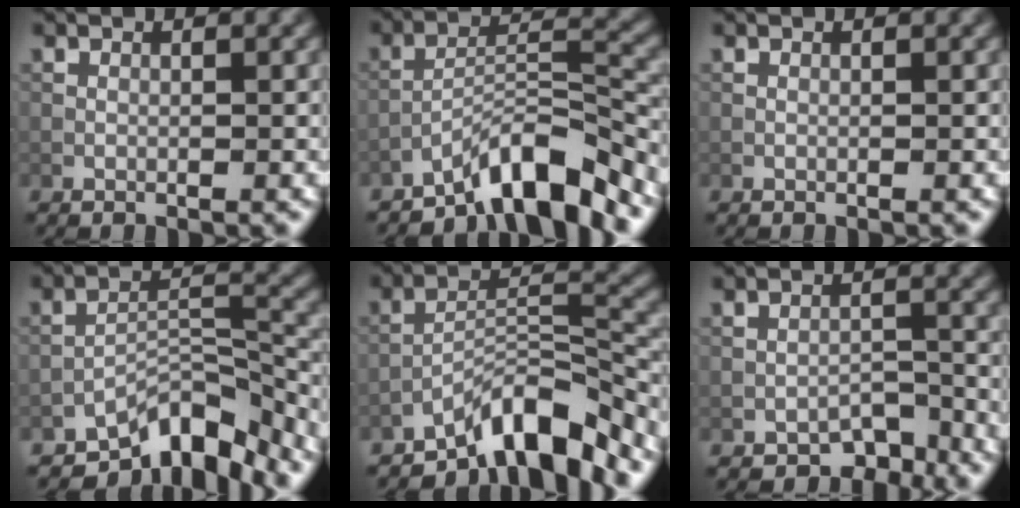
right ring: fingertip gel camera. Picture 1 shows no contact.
{"total": 7.2, "force": [-5.7, 1.3, 4.1], "torque": [-0.060, 0.010, -0.100]}
{"total": 0.0}
{"total": 7.6, "force": [-6.2, 2.5, 3.7], "torque": [-0.038, 0.004, -0.113]}
{"total": 7.8, "force": [-6.2, 1.8, 4.5], "torque": [-0.061, 0.009, -0.109]}
{"total": 3.0, "force": [-2.4, 1.4, 1.0], "torque": [-0.007, 0.003, -0.036]}